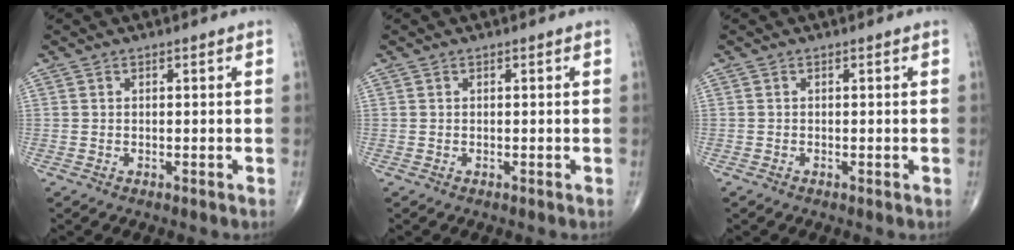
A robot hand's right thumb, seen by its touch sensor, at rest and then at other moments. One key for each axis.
{"total": 0.0}
{"total": 0.5, "fx": -0.2, "fy": 0.2, "fz": 0.4, "tx": -0.004, "ty": -0.001, "tz": -0.005}